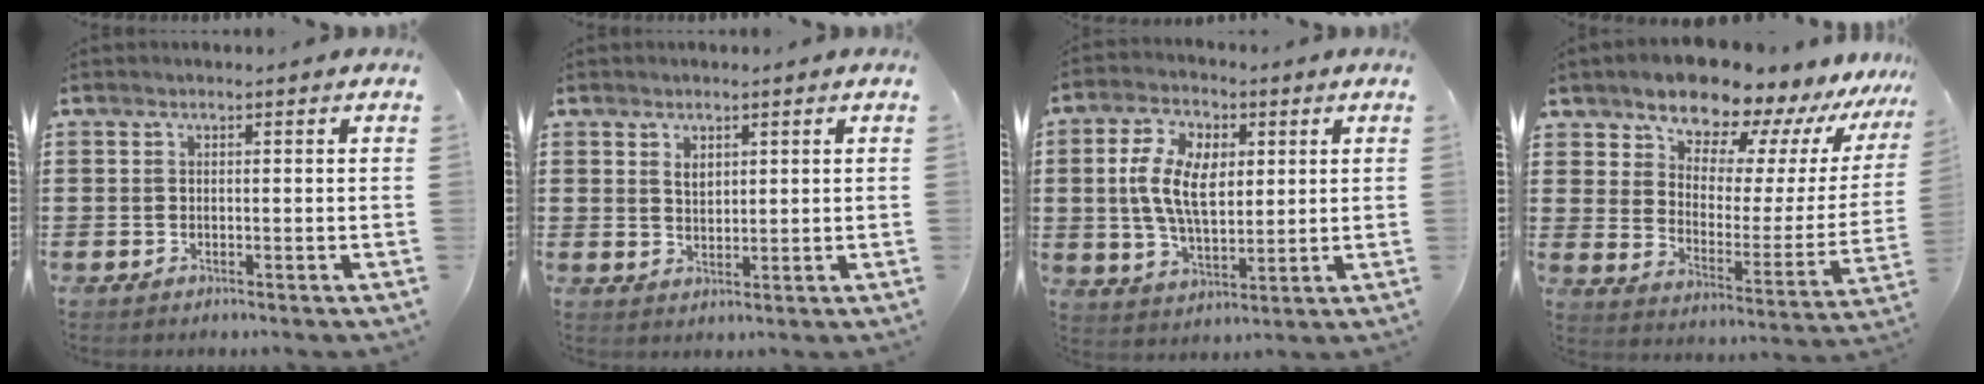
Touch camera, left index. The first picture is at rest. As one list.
[{"total": 2.0, "force": [1.3, 1.2, 1.0], "torque": [-0.014, 0.001, 0.022]}, {"total": 9.8, "force": [1.7, 5.4, 7.9], "torque": [-0.171, 0.015, 0.028]}, {"total": 11.0, "force": [10.2, 3.5, 2.5], "torque": [-0.073, -0.085, 0.177]}]